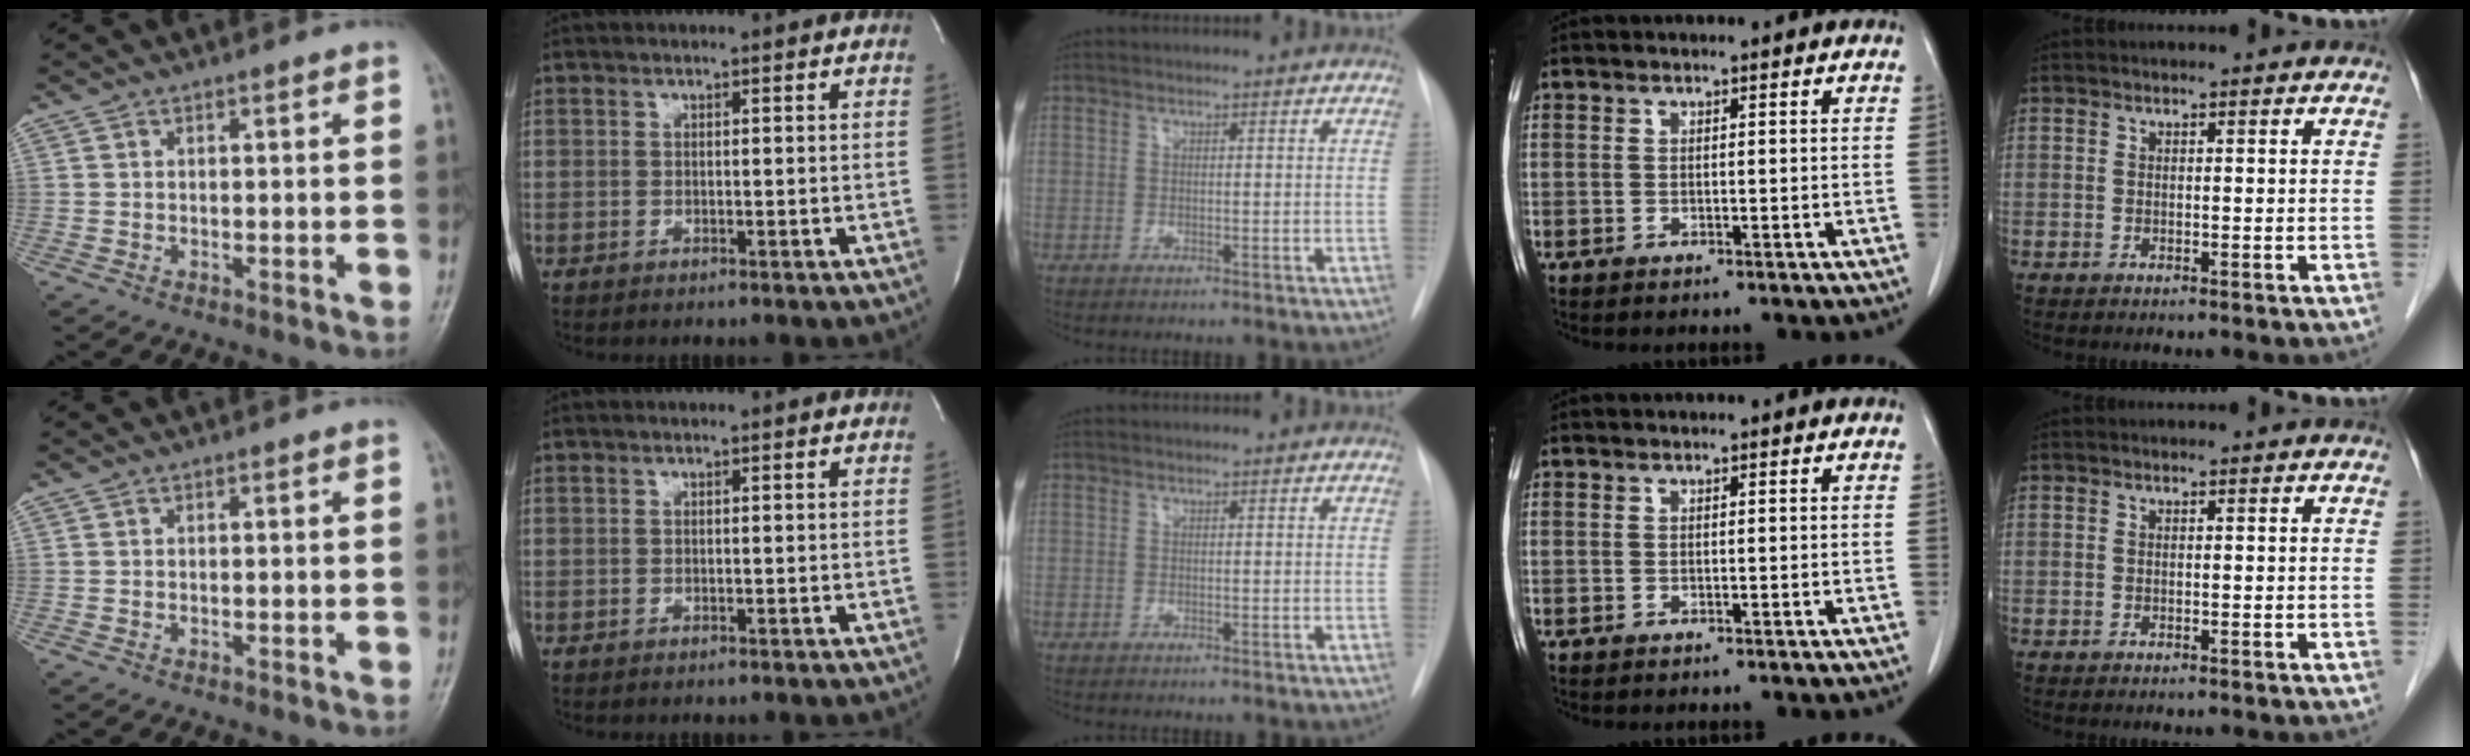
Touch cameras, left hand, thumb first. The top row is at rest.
{}